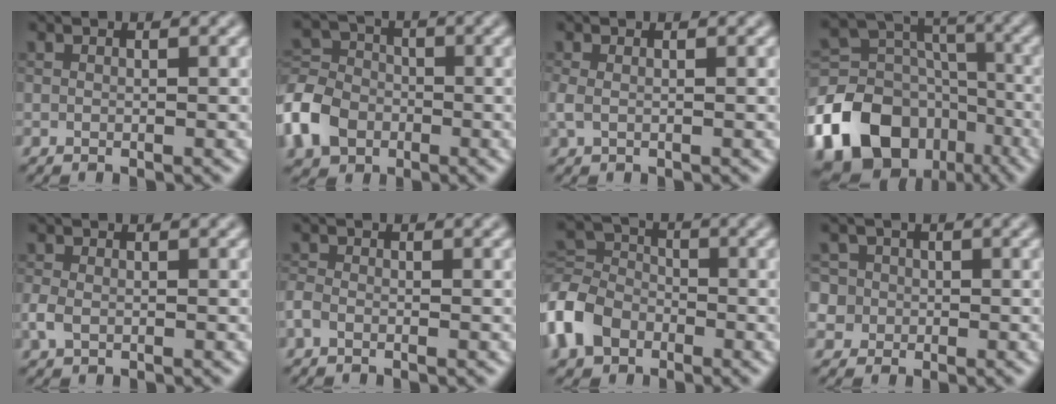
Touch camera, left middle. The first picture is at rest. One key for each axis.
{"total": 6.6, "fx": -3.0, "fy": 5.0, "fz": 3.0, "tx": -0.070, "ty": 0.005, "tz": -0.082}
{"total": 1.0, "fx": -0.1, "fy": 0.5, "fz": 0.9, "tx": -0.024, "ty": -0.001, "tz": -0.003}
{"total": 18.4, "fx": -9.9, "fy": 13.8, "fz": 7.2, "tx": -0.167, "ty": -0.046, "tz": -0.169}
{"total": 1.6, "fx": -0.5, "fy": 1.1, "fz": 1.0, "tx": -0.025, "ty": 0.000, "tz": -0.013}
{"total": 1.2, "fx": -0.7, "fy": 0.7, "fz": 0.6, "tx": -0.014, "ty": 0.002, "tz": -0.020}
{"total": 5.9, "fx": -3.0, "fy": 4.3, "fz": 2.7, "tx": -0.060, "ty": 0.011, "tz": -0.081}
{"total": 5.7, "fx": 0.2, "fy": 5.4, "fz": 1.7, "tx": -0.035, "ty": 0.032, "tz": -0.022}